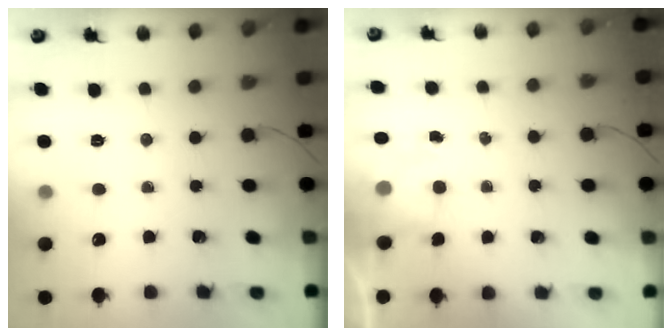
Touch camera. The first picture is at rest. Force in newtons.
{"total": 1.8, "press": 1.5, "slide": 1.0}